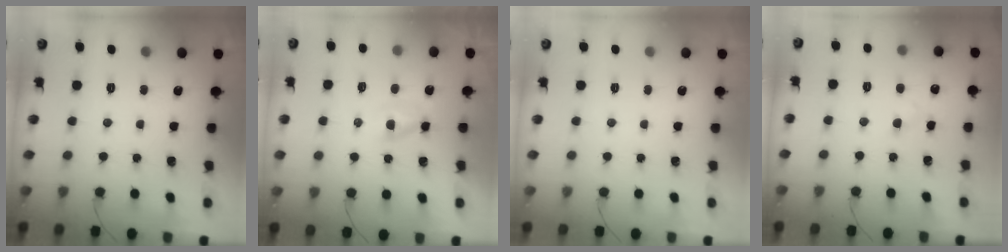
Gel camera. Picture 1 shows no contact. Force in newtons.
{"total": 1.3, "press": 1.1, "slide": 0.7}
{"total": 0.0}
{"total": 1.5, "press": 1.3, "slide": 0.8}